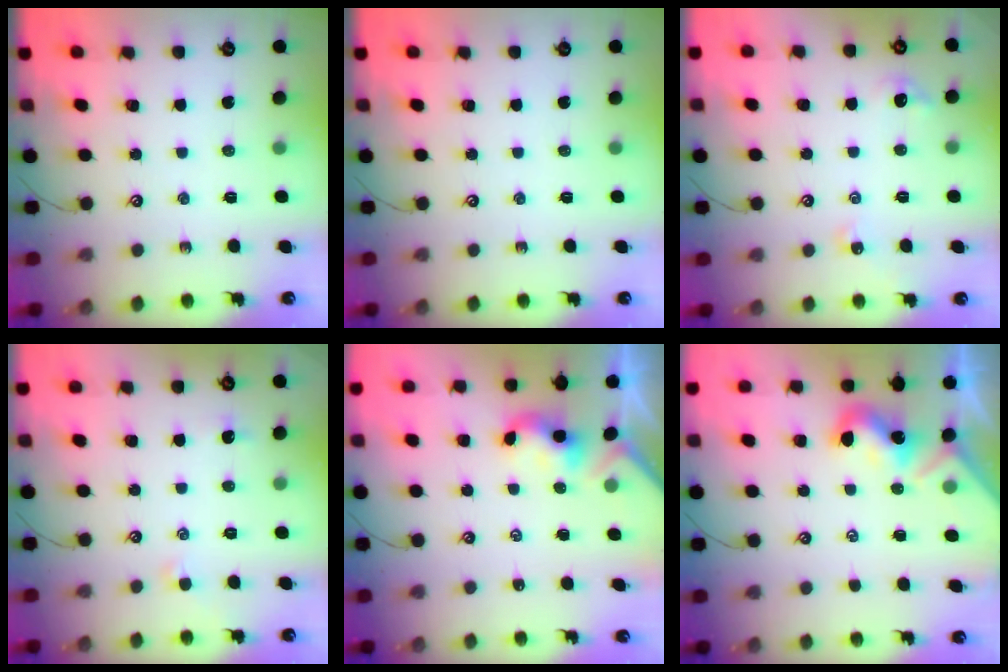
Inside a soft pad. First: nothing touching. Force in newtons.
{"total": 0.0}
{"total": 3.7, "press": 3.7, "slide": 0.7}
{"total": 0.8, "press": 0.6, "slide": 0.5}
{"total": 2.4, "press": 2.4, "slide": 0.2}
{"total": 2.1, "press": 2.0, "slide": 0.4}